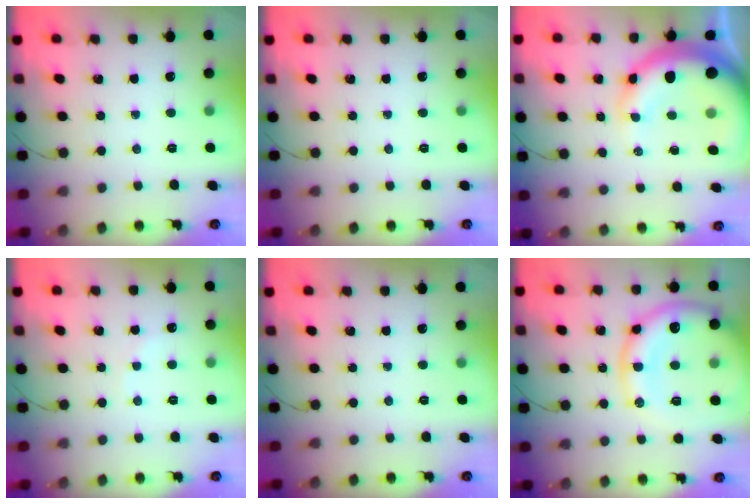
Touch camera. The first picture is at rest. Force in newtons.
{"total": 0.0}
{"total": 15.4, "press": 15.0, "slide": 3.3}
{"total": 3.1, "press": 3.0, "slide": 0.7}
{"total": 0.0}
{"total": 16.2, "press": 16.0, "slide": 2.4}